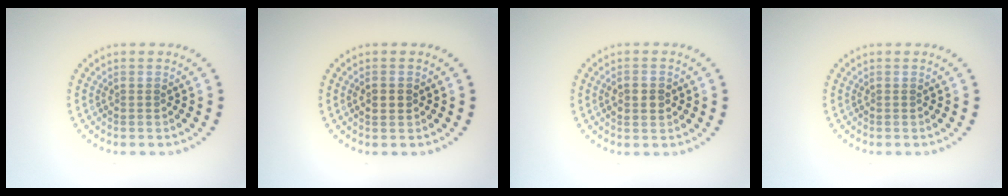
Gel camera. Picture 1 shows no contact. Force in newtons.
{"total": 2.0, "press": 2.0, "slide": 0.2}
{"total": 2.0, "press": 2.0, "slide": 0.1}
{"total": 0.0}